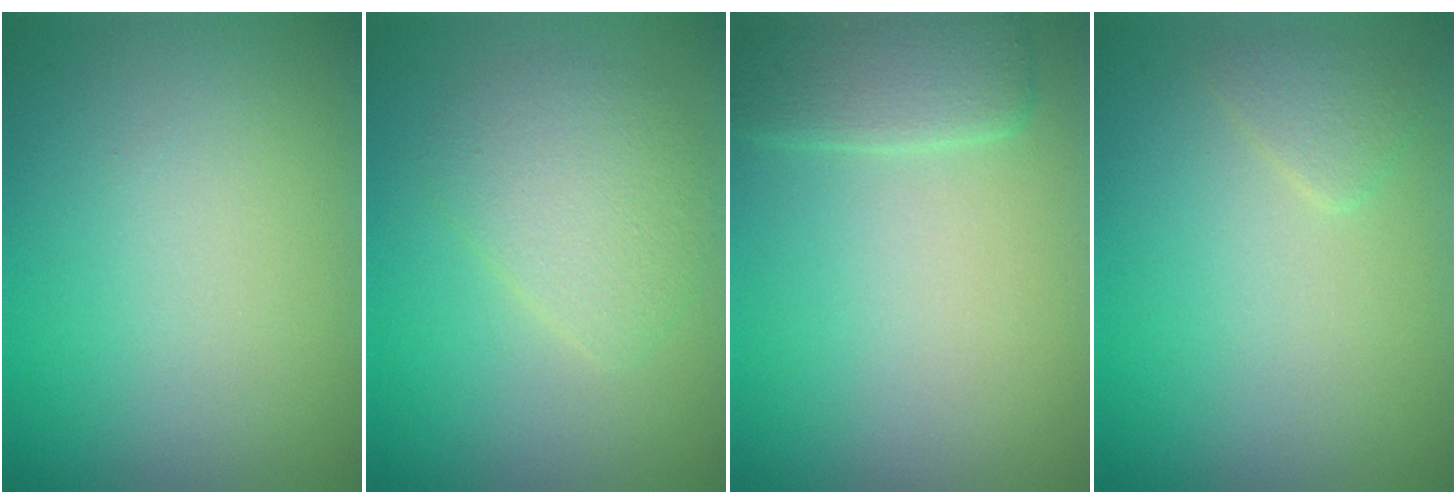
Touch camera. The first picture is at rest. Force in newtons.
{"total": 3.1, "press": 3.1, "slide": 0.1}
{"total": 2.4, "press": 1.7, "slide": 1.7}
{"total": 1.2, "press": 1.2, "slide": 0.1}